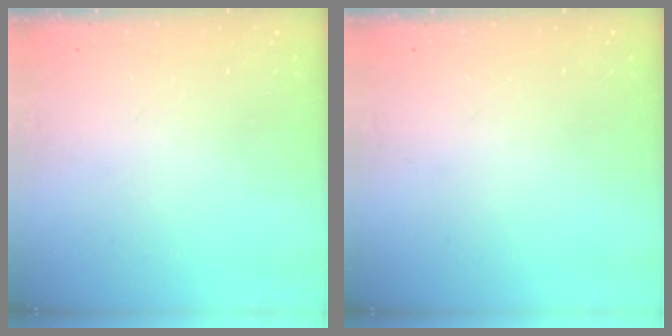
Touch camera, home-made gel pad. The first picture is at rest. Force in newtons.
{"total": 0.0}